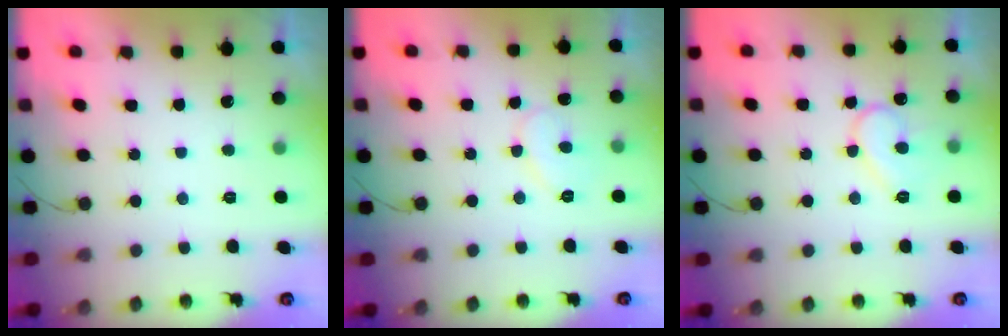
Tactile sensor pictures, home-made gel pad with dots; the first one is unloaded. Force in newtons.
{"total": 7.5, "press": 7.5, "slide": 0.4}
{"total": 10.5, "press": 10.5, "slide": 1.0}